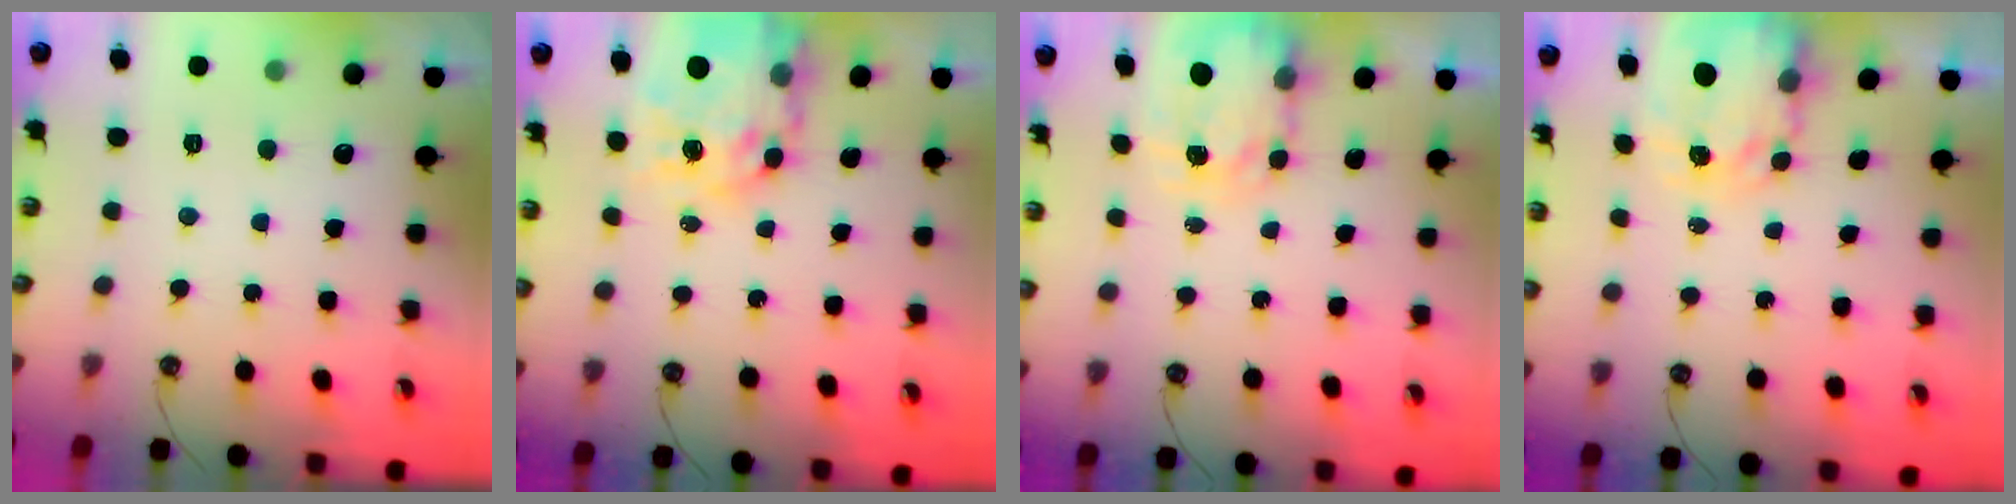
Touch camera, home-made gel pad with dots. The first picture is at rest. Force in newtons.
{"total": 15.3, "press": 15.2, "slide": 1.5}
{"total": 4.9, "press": 4.9, "slide": 0.4}
{"total": 3.9, "press": 3.9, "slide": 0.4}